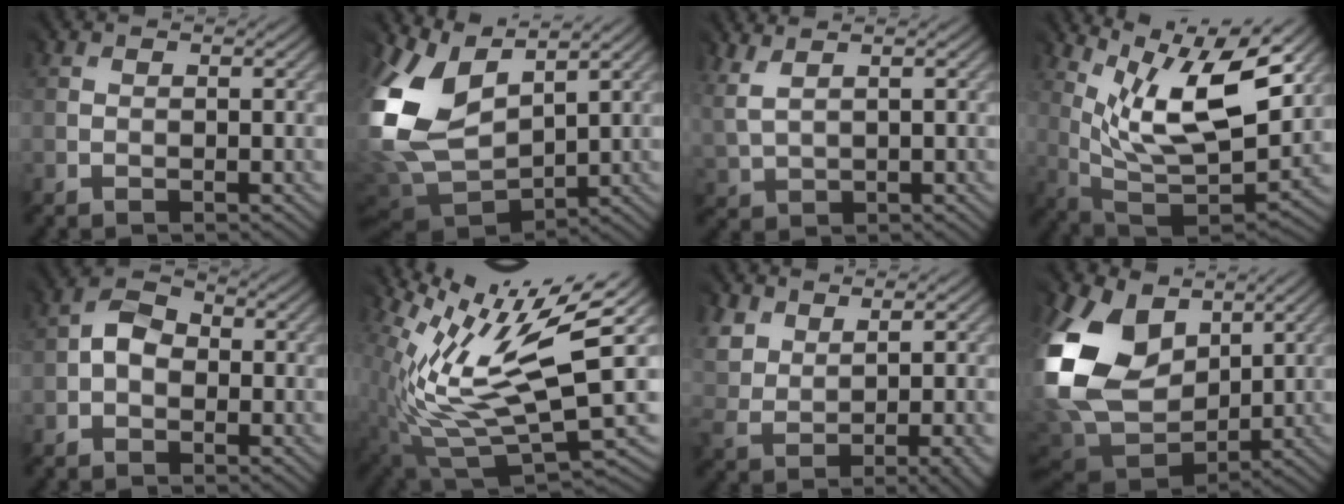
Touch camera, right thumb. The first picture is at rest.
{"total": 12.4, "force": [4.5, 8.5, 7.8], "torque": [-0.226, 0.008, 0.086]}
{"total": 3.4, "force": [3.0, 1.2, 1.0], "torque": [-0.042, 0.008, 0.067]}
{"total": 12.0, "force": [7.4, 3.5, 8.8], "torque": [-0.176, -0.014, 0.146]}
{"total": 4.4, "force": [-0.2, 3.5, 2.8], "torque": [-0.049, 0.014, -0.013]}
{"total": 10.2, "force": [3.3, 2.5, 9.3], "torque": [-0.177, -0.003, 0.069]}
{"total": 4.6, "force": [3.5, 1.8, 2.4], "torque": [-0.051, 0.001, 0.071]}
{"total": 16.7, "force": [4.7, 13.2, 9.2], "torque": [-0.232, -0.008, 0.122]}